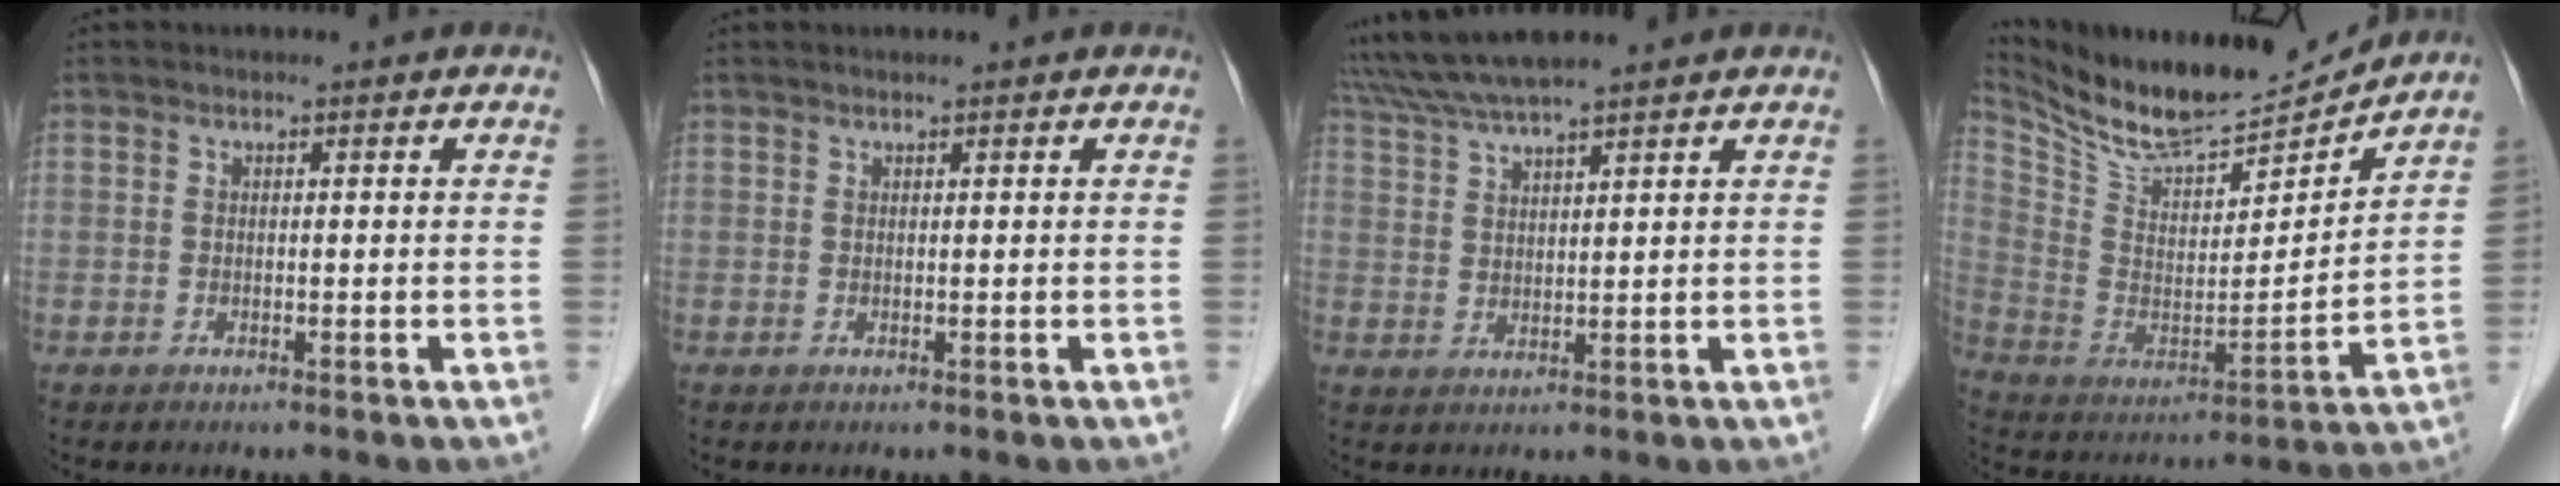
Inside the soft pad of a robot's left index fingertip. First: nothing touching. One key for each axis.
{"total": 1.4, "fx": -1.3, "fy": -0.5, "fz": -0.2, "tx": 0.004, "ty": 0.005, "tz": -0.016}
{"total": 6.9, "fx": 5.8, "fy": -1.2, "fz": 3.5, "tx": -0.066, "ty": 0.029, "tz": 0.106}
{"total": 14.6, "fx": 13.8, "fy": 1.7, "fz": 4.4, "tx": -0.098, "ty": -0.029, "tz": 0.246}